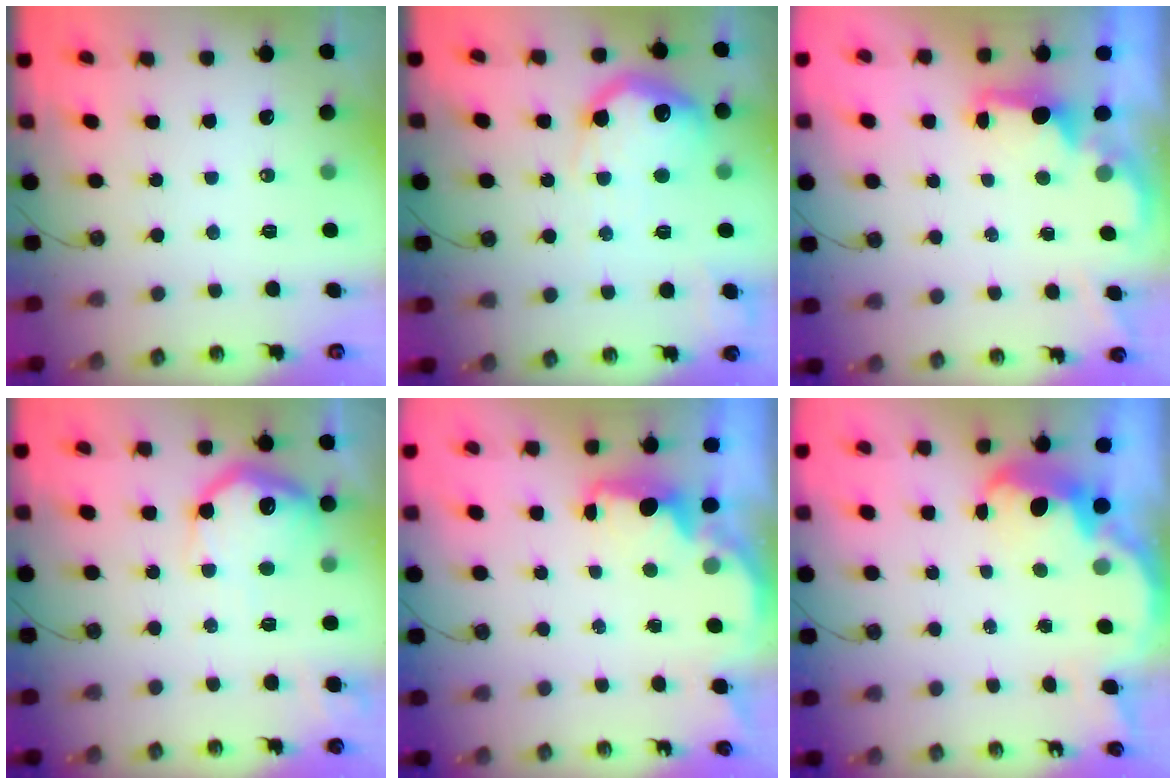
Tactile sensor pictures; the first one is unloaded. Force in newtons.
{"total": 18.2, "press": 18.2, "slide": 1.6}
{"total": 1.9, "press": 1.7, "slide": 0.8}
{"total": 16.8, "press": 16.8, "slide": 1.2}
{"total": 2.1, "press": 2.0, "slide": 0.5}
{"total": 5.8, "press": 5.7, "slide": 0.6}